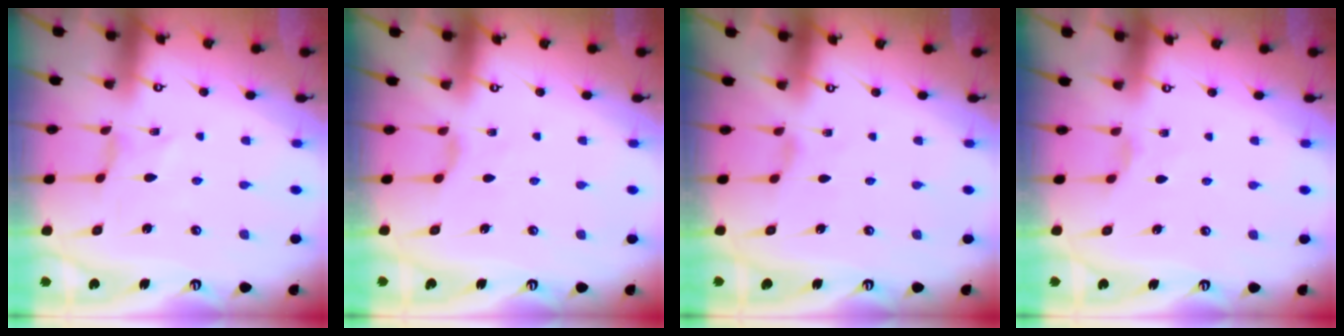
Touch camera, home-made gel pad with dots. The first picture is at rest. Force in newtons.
{"total": 2.7, "press": 2.6, "slide": 0.6}
{"total": 0.9, "press": 0.9, "slide": 0.3}
{"total": 1.6, "press": 1.5, "slide": 0.4}